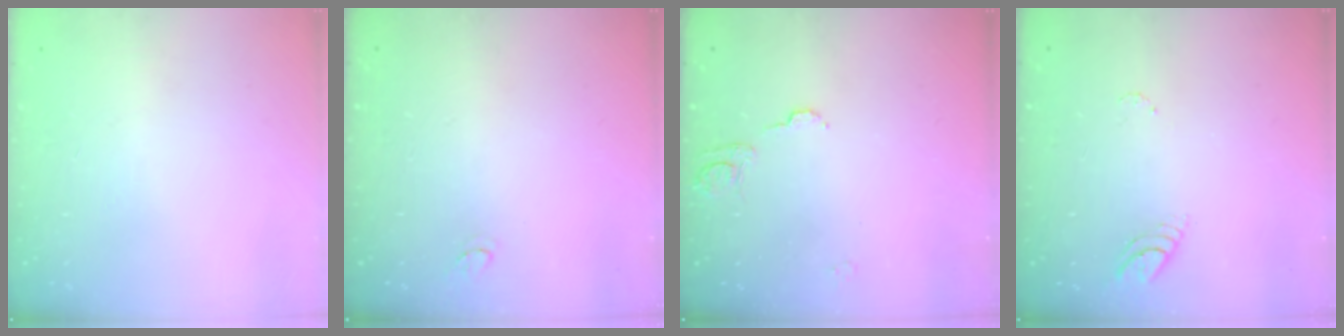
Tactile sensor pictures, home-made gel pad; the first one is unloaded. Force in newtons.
{"total": 2.9, "press": 2.9, "slide": 0.3}
{"total": 6.2, "press": 6.2, "slide": 0.4}
{"total": 3.6, "press": 3.5, "slide": 0.4}